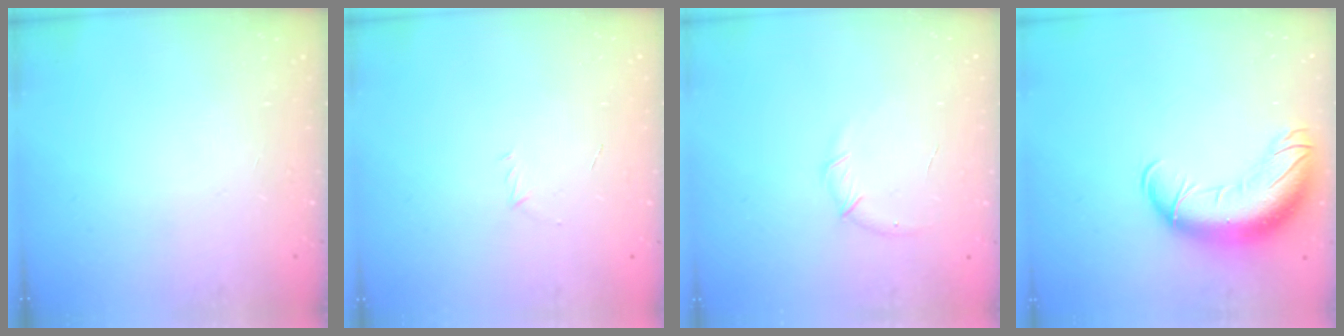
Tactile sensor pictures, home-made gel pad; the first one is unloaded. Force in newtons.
{"total": 2.7, "press": 2.6, "slide": 0.7}
{"total": 6.8, "press": 6.6, "slide": 1.9}
{"total": 17.1, "press": 16.7, "slide": 3.7}